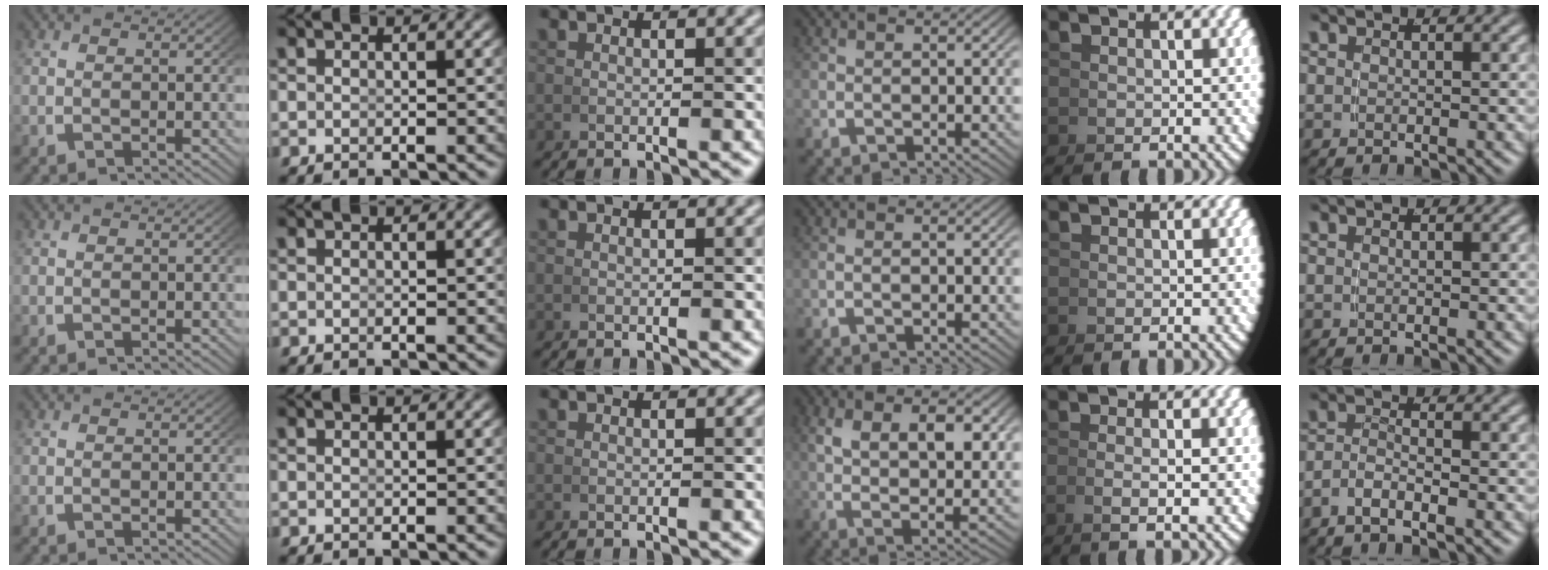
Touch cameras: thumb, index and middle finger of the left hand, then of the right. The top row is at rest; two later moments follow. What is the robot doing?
{"motion": "lift_and_place", "object": "hoodie"}